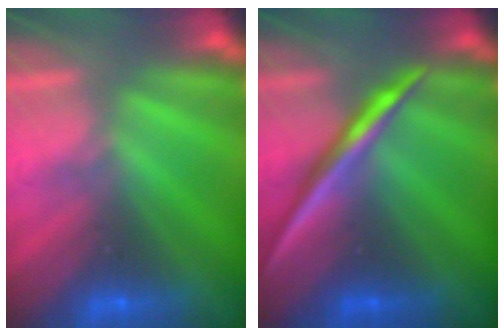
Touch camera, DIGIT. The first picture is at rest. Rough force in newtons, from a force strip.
{"total": 2.2}